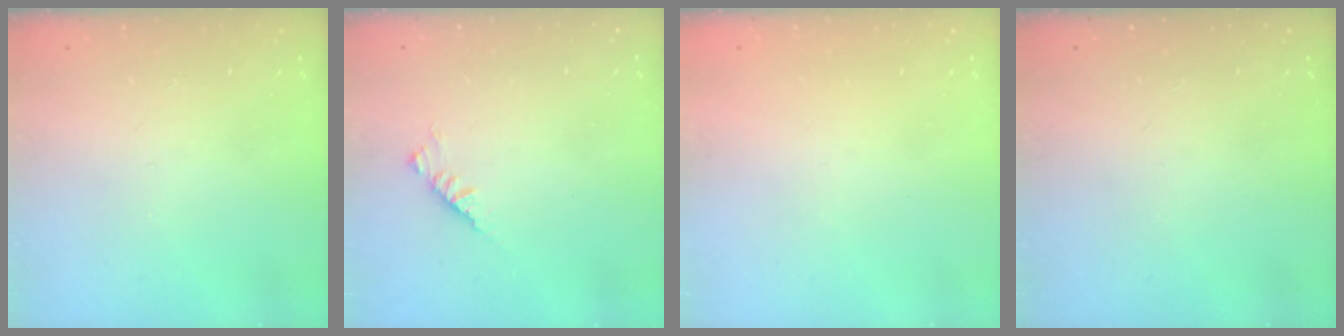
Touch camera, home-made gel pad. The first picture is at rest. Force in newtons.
{"total": 2.9, "press": 2.8, "slide": 0.7}
{"total": 0.9, "press": 0.8, "slide": 0.3}
{"total": 0.0}